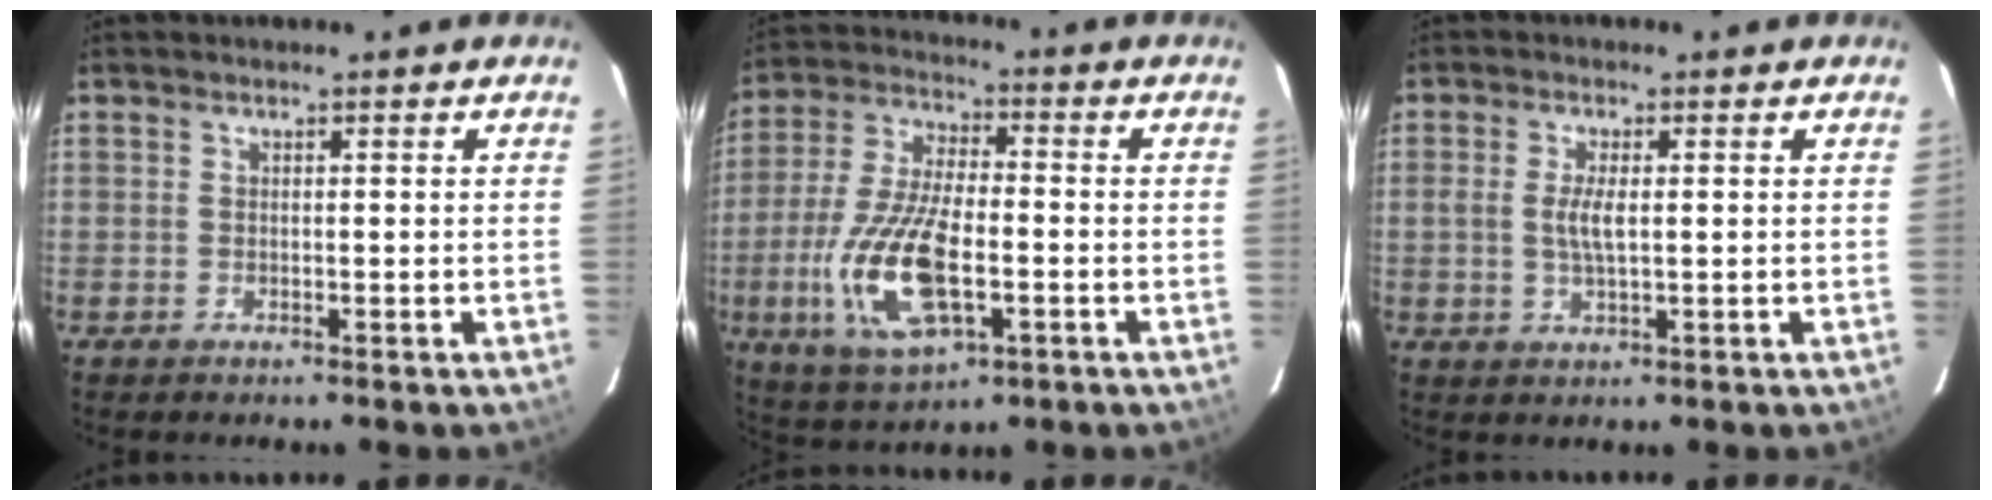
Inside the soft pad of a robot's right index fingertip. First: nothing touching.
{"total": 16.7, "force": [-4.6, 6.9, 14.5], "torque": [-0.311, -0.013, -0.081]}
{"total": 3.7, "force": [0.2, 1.2, 3.5], "torque": [-0.070, -0.001, 0.004]}